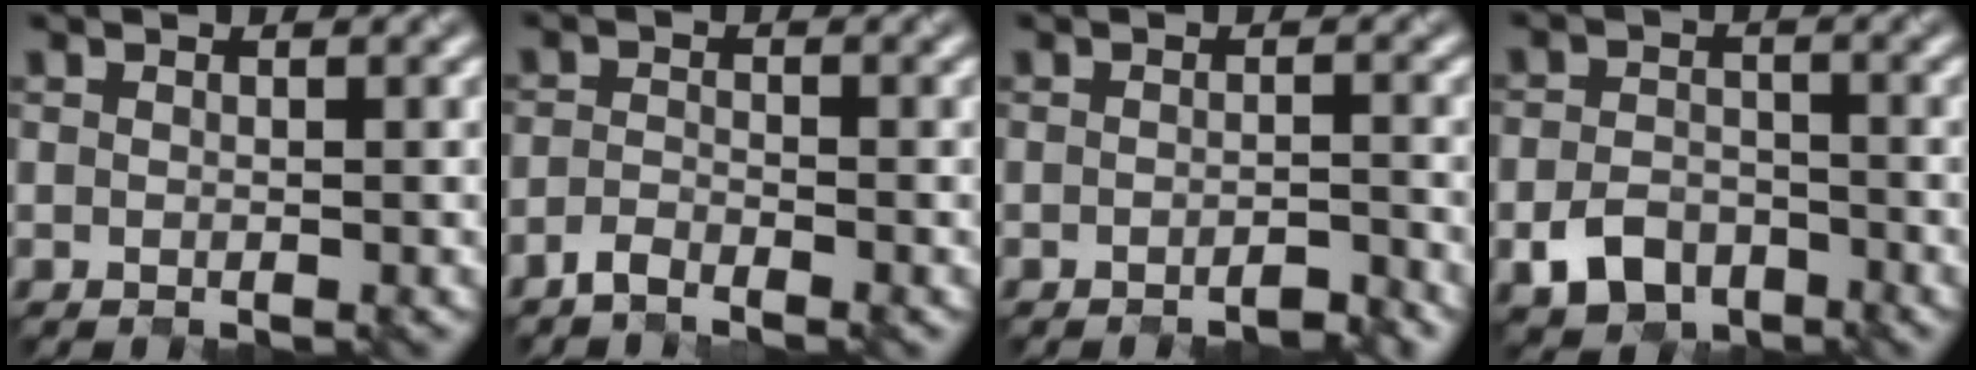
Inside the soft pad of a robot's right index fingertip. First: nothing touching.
{"total": 1.7, "force": [-1.5, 0.3, 0.7], "torque": [-0.019, -0.002, -0.034]}
{"total": 1.4, "force": [-1.2, 0.1, 0.7], "torque": [-0.006, 0.000, -0.023]}
{"total": 3.7, "force": [-2.1, 2.6, 1.5], "torque": [-0.032, -0.005, -0.043]}